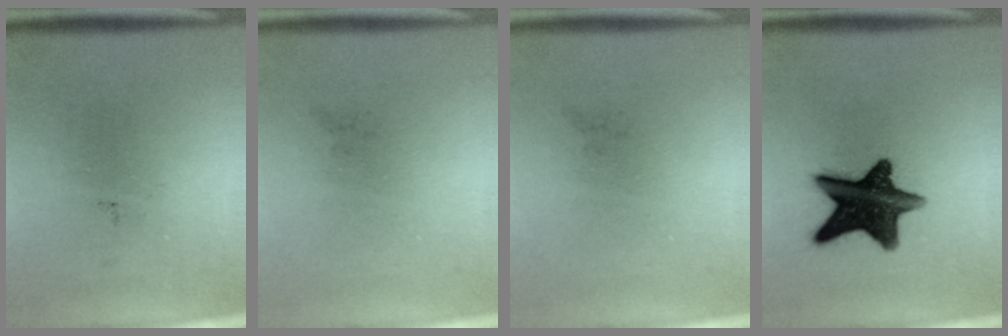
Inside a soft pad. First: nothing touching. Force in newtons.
{"total": 0.0}
{"total": 0.0}
{"total": 14.3}